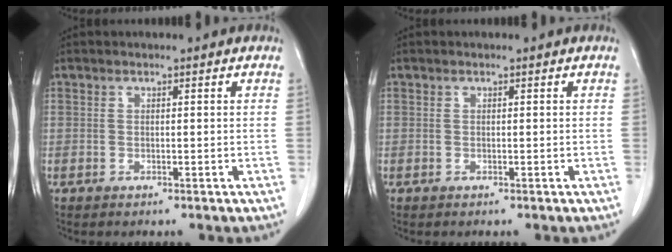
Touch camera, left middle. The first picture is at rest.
{"total": 0.0}